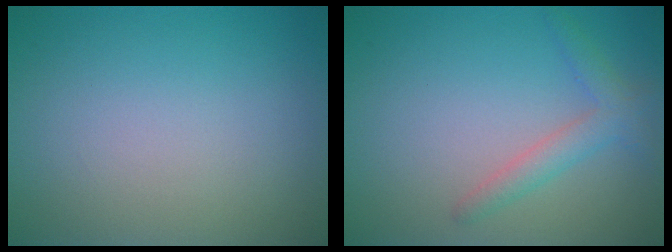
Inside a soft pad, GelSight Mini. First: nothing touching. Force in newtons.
{"total": 2.3, "press": 2.3, "slide": 0.1}